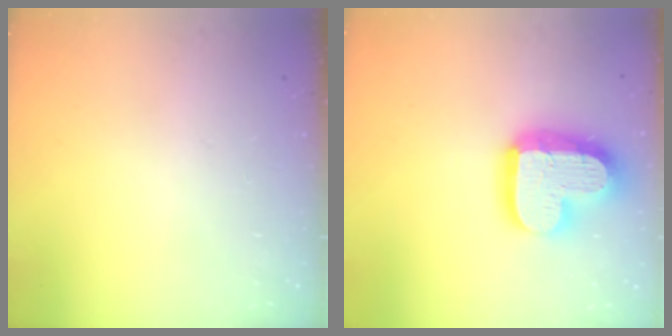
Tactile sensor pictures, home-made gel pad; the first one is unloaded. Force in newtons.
{"total": 19.6, "press": 19.6, "slide": 1.5}